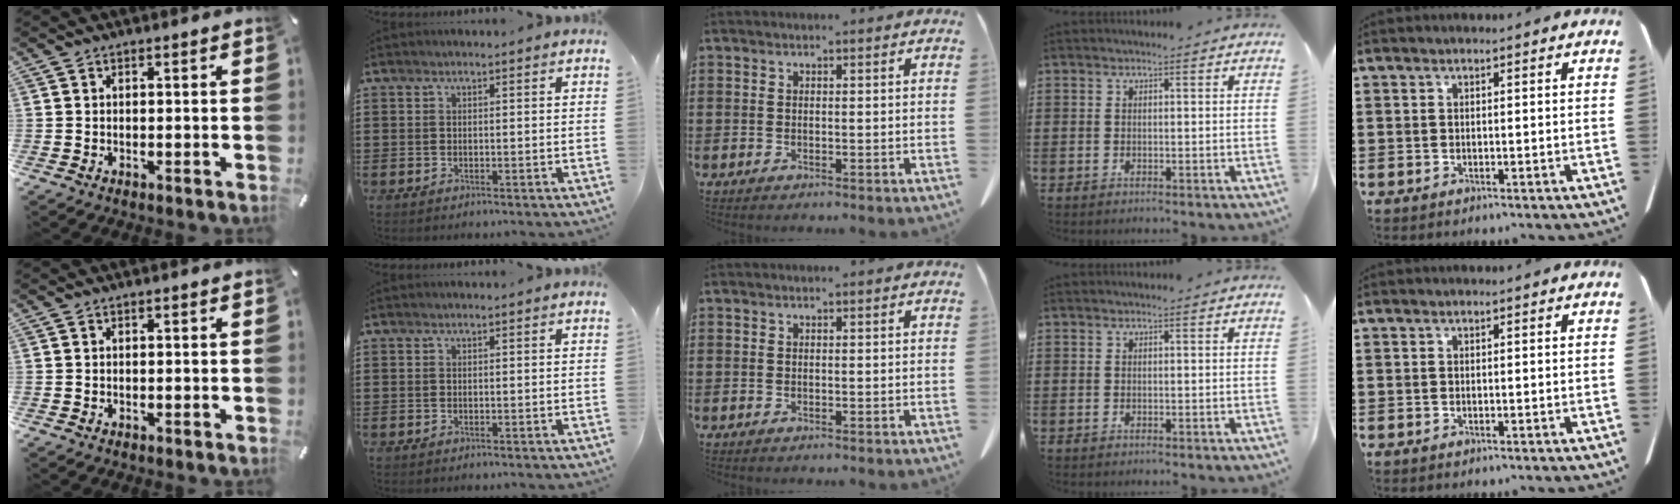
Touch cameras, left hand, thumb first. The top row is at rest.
{}